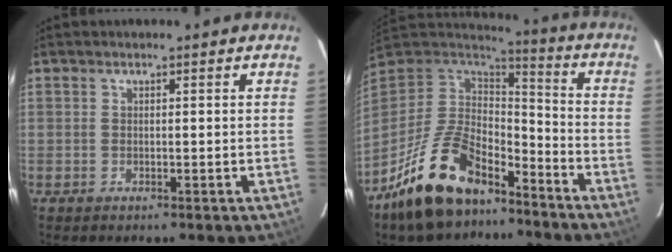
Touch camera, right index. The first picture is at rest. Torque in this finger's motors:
{"motor_torque": [0.68, -0.69, 0.85, 0.21]}